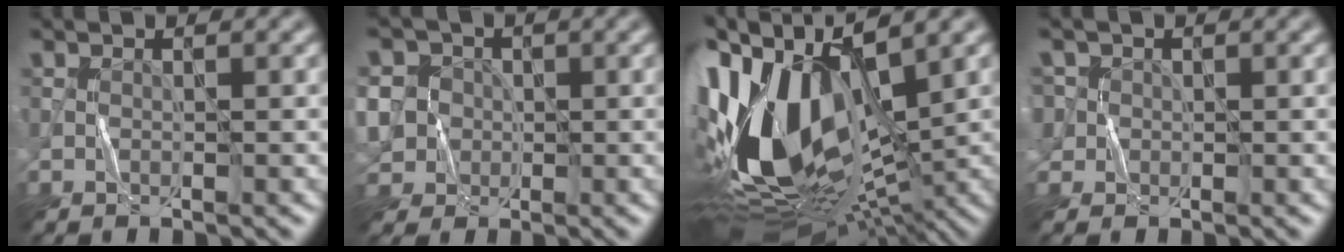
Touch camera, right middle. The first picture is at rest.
{"total": 7.8, "force": [-0.3, 7.2, 2.9], "torque": [-0.071, 0.027, -0.038]}
{"total": 17.0, "force": [0.8, 9.2, 14.2], "torque": [-0.303, 0.008, 0.018]}
{"total": 2.8, "force": [1.0, 2.5, 0.8], "torque": [-0.012, 0.012, 0.011]}